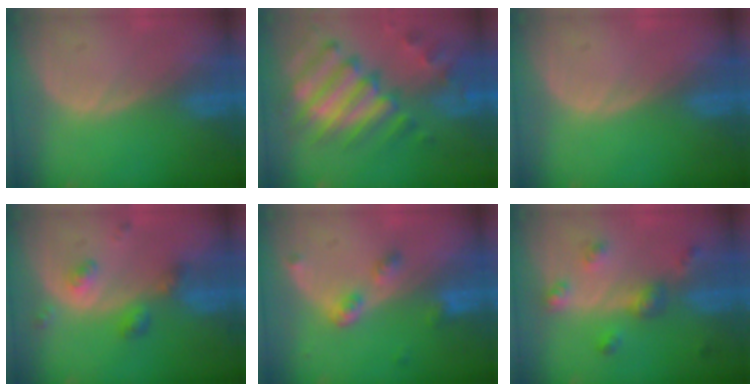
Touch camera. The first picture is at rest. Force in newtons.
{"total": 12.8, "press": 10.6, "slide": 7.1}
{"total": 0.0}
{"total": 5.1, "press": 4.5, "slide": 2.5}
{"total": 4.2, "press": 3.9, "slide": 1.6}
{"total": 4.9, "press": 4.7, "slide": 1.2}